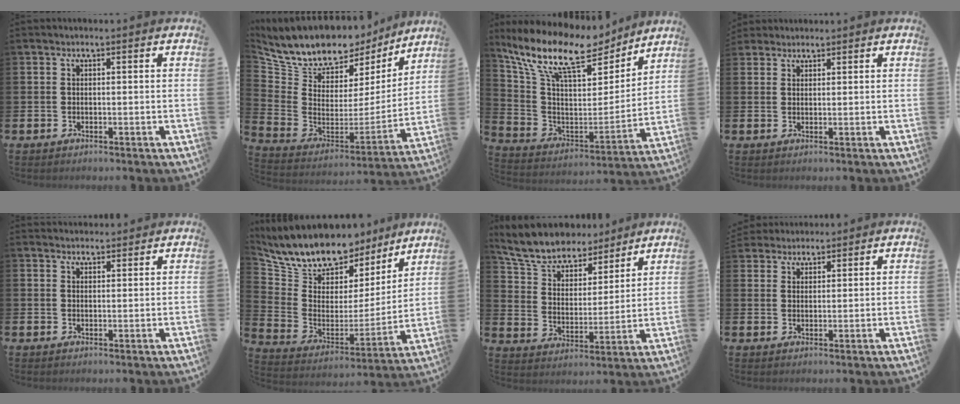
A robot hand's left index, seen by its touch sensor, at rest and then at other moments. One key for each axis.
{"total": 10.8, "fx": 9.5, "fy": 4.4, "fz": 2.5, "tx": -0.111, "ty": -0.055, "tz": 0.171}
{"total": 12.8, "fx": 10.3, "fy": 4.6, "fz": 6.0, "tx": -0.163, "ty": -0.059, "tz": 0.180}
{"total": 2.4, "fx": 2.2, "fy": 0.9, "fz": 0.0, "tx": 0.003, "ty": -0.004, "tz": 0.040}
{"total": 2.4, "fx": 2.3, "fy": 0.6, "fz": 0.0, "tx": 0.008, "ty": -0.011, "tz": 0.040}
{"total": 11.6, "fx": 10.8, "fy": 3.8, "fz": 1.5, "tx": -0.093, "ty": -0.078, "tz": 0.194}
{"total": 8.6, "fx": 8.0, "fy": 2.8, "fz": 1.7, "tx": -0.079, "ty": -0.053, "tz": 0.145}
{"total": 3.3, "fx": 3.2, "fy": 0.9, "fz": -0.4, "tx": -0.002, "ty": -0.010, "tz": 0.060}